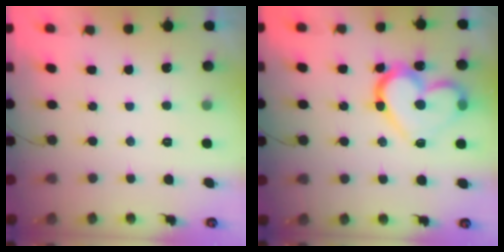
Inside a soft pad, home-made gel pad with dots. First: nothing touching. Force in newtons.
{"total": 17.0, "press": 16.9, "slide": 2.1}